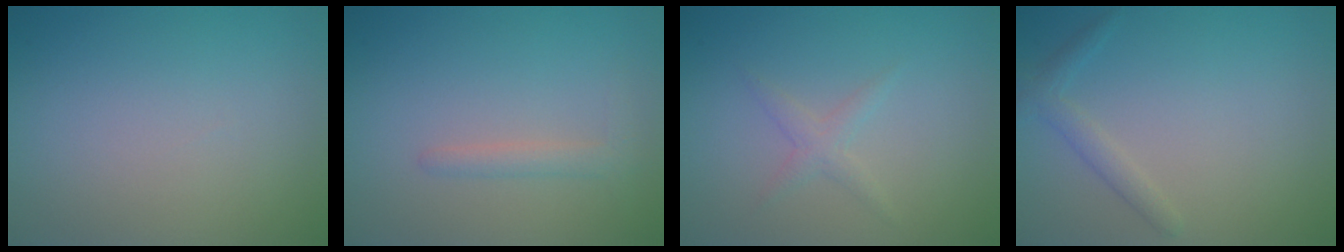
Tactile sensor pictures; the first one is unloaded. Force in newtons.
{"total": 1.5, "press": 1.5, "slide": 0.2}
{"total": 1.3, "press": 1.3, "slide": 0.1}
{"total": 1.7, "press": 1.7, "slide": 0.0}